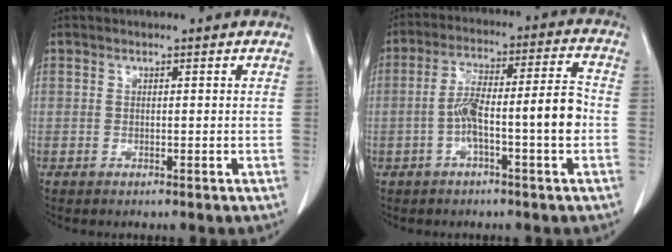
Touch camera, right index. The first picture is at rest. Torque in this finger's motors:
{"motor_torque": [1.45, -0.44, 0.76, 0.16]}